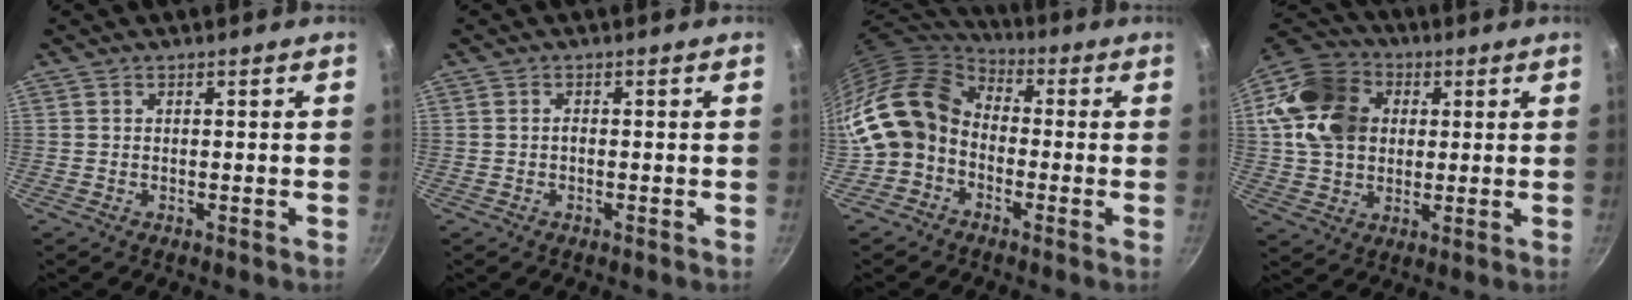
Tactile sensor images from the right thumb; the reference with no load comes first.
{"total": 0.7, "force": [-0.2, 0.4, 0.5], "torque": [-0.010, 0.004, -0.005]}
{"total": 13.6, "force": [-2.4, 10.9, 7.8], "torque": [-0.119, 0.042, -0.065]}
{"total": 18.3, "force": [3.3, 14.3, 10.9], "torque": [-0.195, 0.022, 0.050]}